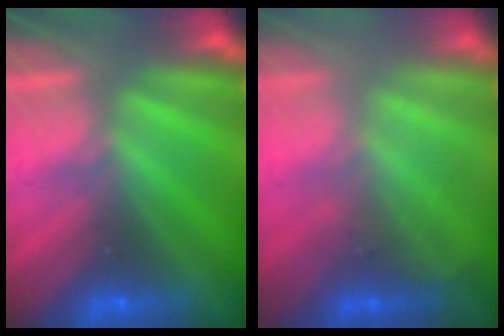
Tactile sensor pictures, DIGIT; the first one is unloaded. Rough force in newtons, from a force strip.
{"total": 2.2}